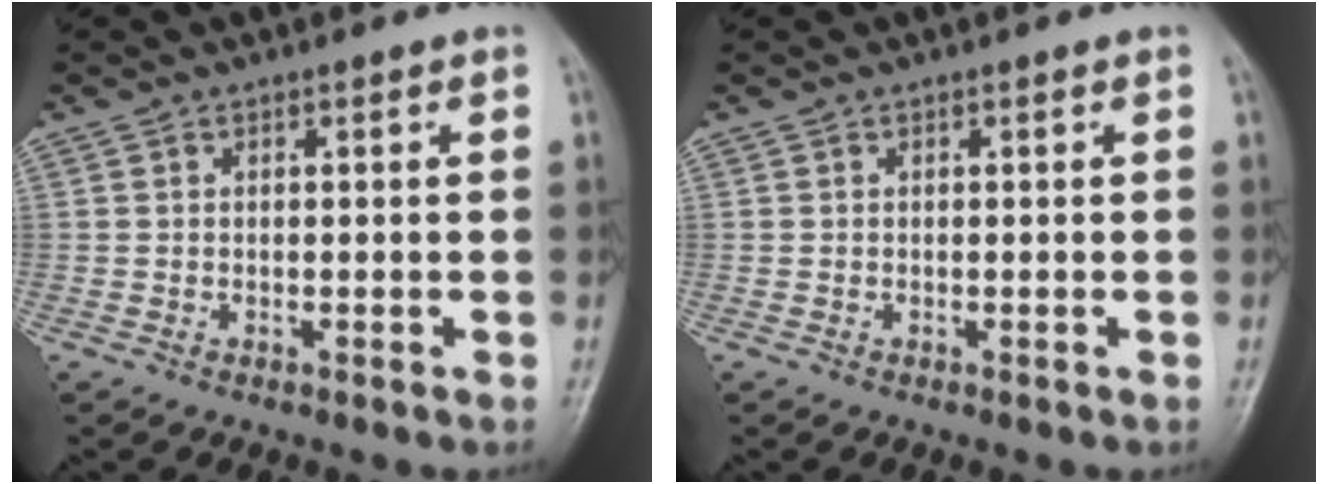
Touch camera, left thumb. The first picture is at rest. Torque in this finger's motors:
{"motor_torque": [0.02, -0.01, -0.04, -0.04, 0.00]}